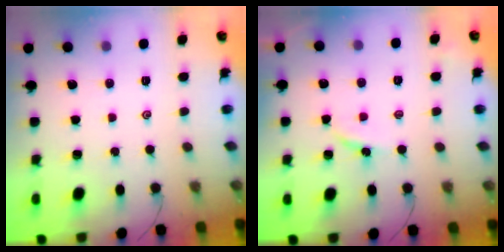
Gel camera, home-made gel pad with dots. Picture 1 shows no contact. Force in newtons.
{"total": 4.4, "press": 4.3, "slide": 0.5}